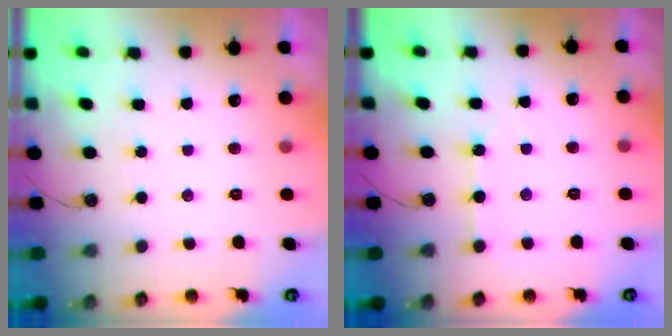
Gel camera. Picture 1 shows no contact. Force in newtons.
{"total": 1.2, "press": 1.2, "slide": 0.2}